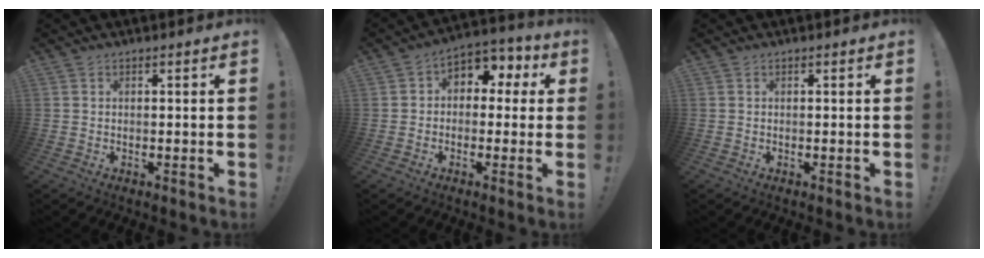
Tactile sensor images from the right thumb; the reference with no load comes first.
{"total": 5.9, "force": [0.5, 4.9, 3.1], "torque": [-0.043, 0.002, 0.014]}
{"total": 0.0}